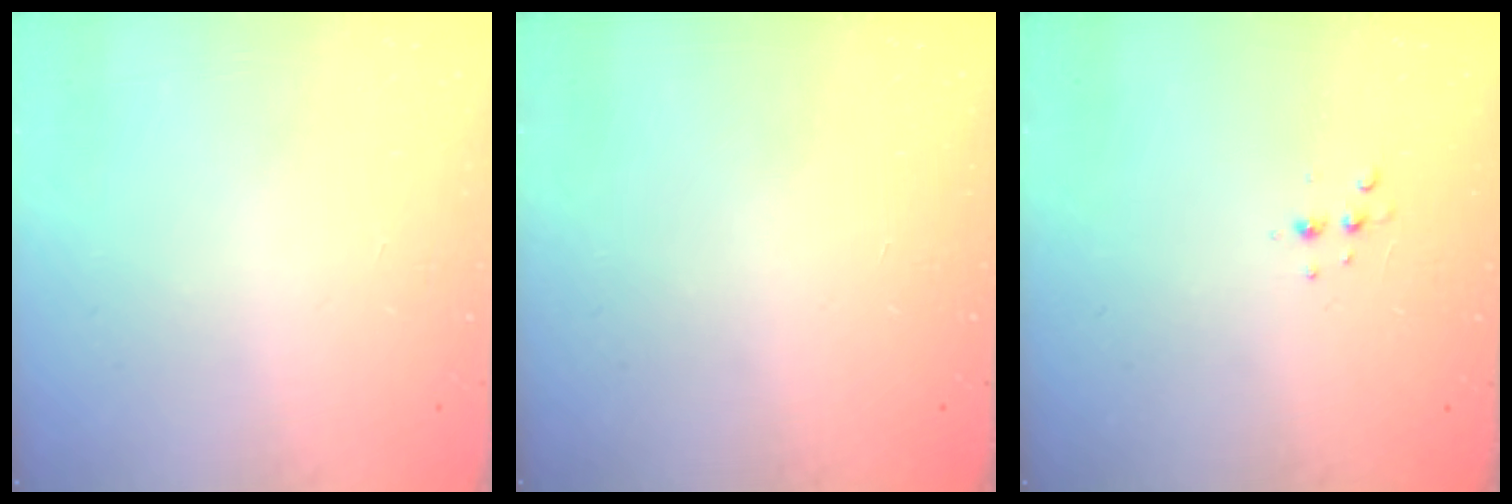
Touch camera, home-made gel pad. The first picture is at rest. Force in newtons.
{"total": 0.0}
{"total": 3.5, "press": 3.4, "slide": 0.5}